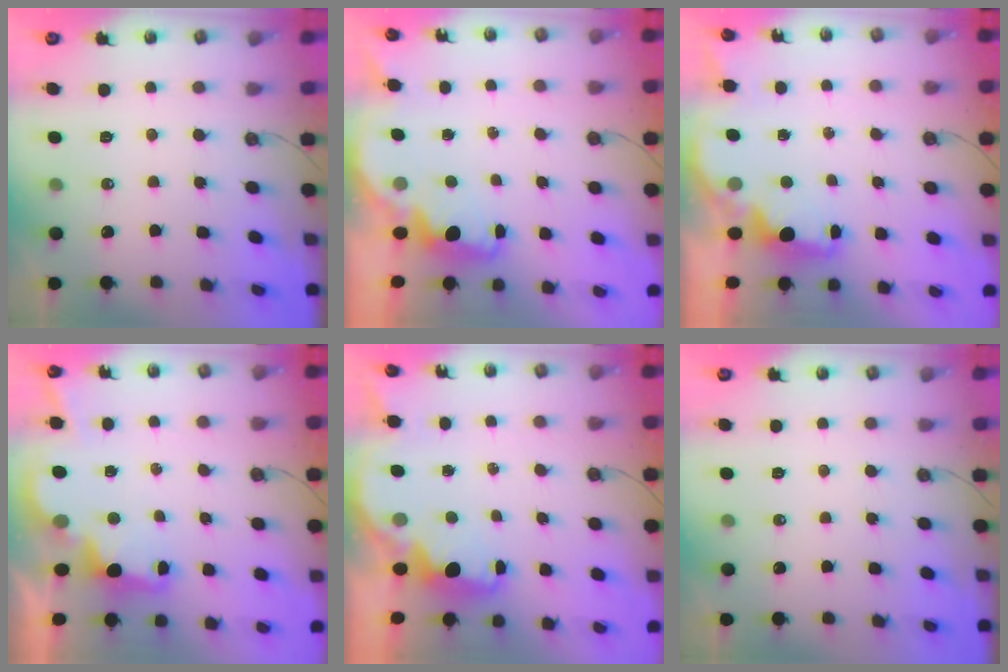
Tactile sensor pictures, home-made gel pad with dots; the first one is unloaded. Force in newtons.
{"total": 1.7, "press": 1.5, "slide": 0.7}
{"total": 2.4, "press": 2.3, "slide": 0.8}
{"total": 2.5, "press": 2.4, "slide": 0.8}
{"total": 2.3, "press": 2.3, "slide": 0.4}
{"total": 0.0}